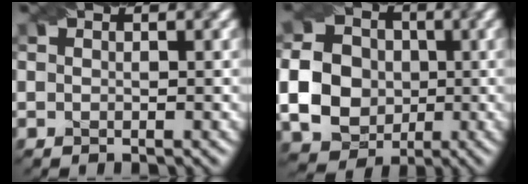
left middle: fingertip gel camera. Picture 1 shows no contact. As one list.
[{"total": 12.0, "force": [-0.8, 11.1, 4.5], "torque": [-0.125, -0.002, -0.028]}]